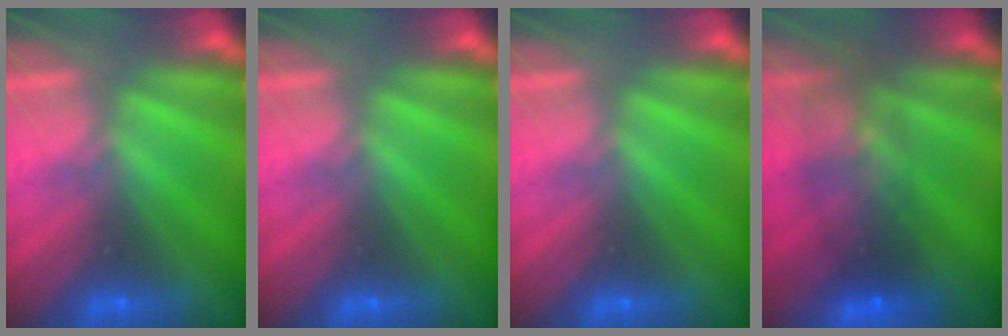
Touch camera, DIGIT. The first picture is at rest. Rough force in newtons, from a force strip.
{"total": 0.0}
{"total": 0.0}
{"total": 7.1}